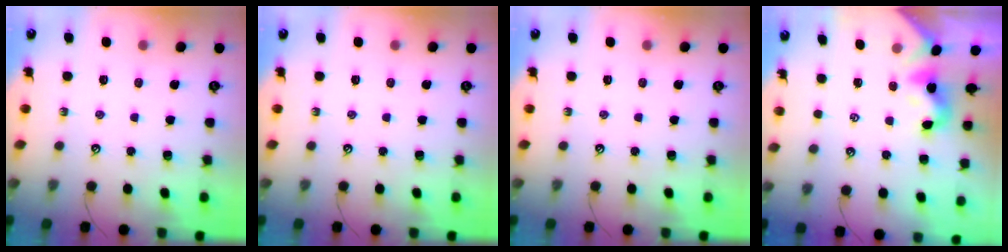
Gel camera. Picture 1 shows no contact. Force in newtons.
{"total": 0.0}
{"total": 0.0}
{"total": 0.5, "press": 0.5, "slide": 0.1}